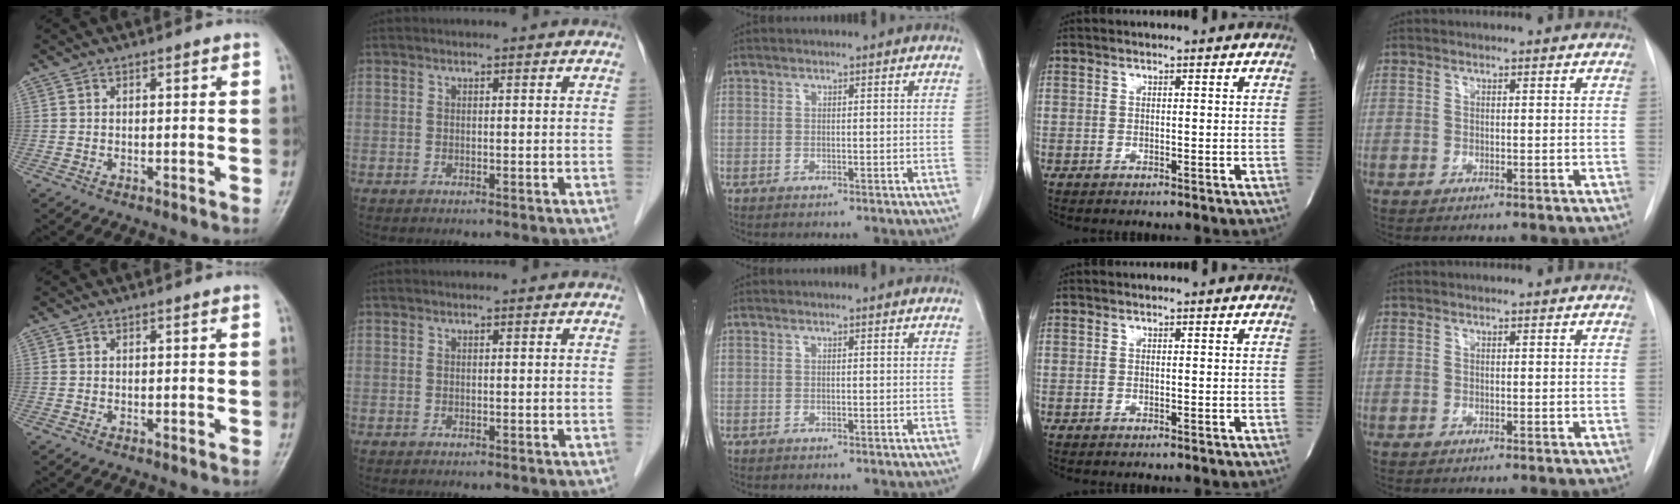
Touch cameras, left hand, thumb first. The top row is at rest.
{}